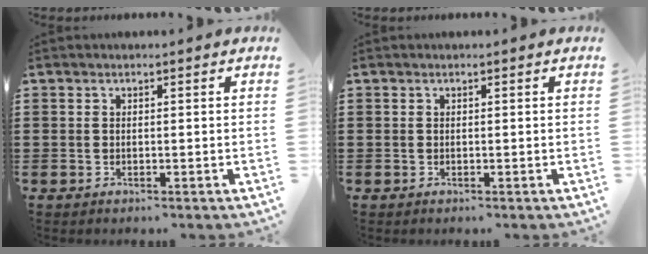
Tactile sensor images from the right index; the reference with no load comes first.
{"total": 0.0}